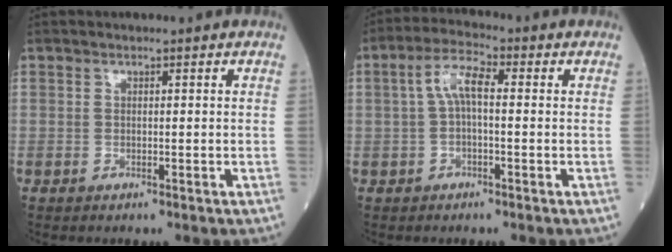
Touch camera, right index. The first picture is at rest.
{"total": 5.4, "force": [0.4, 1.6, 5.1], "torque": [-0.103, 0.018, 0.006]}